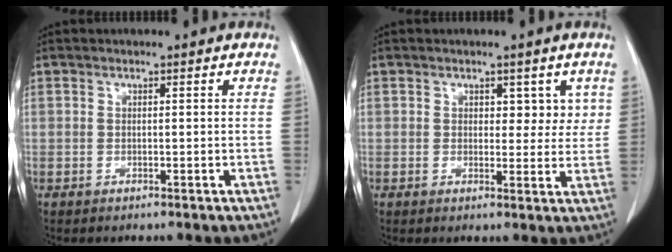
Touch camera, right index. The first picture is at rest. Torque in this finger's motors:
{"motor_torque": [0.02, 0.00, 0.03, -0.01]}